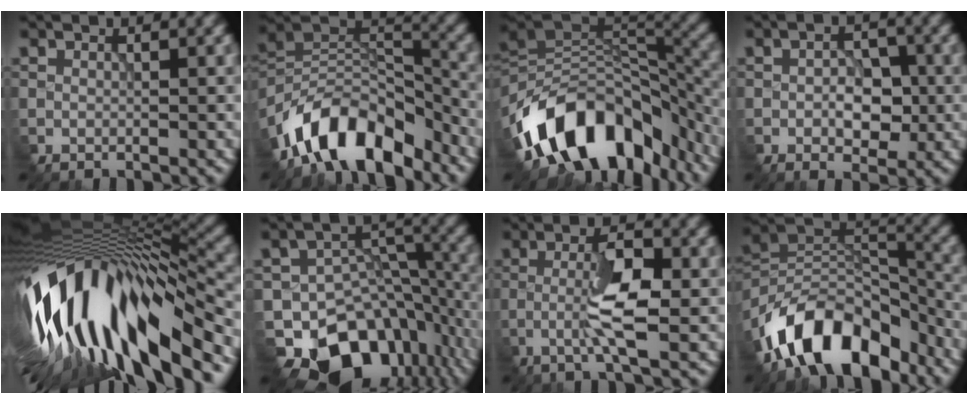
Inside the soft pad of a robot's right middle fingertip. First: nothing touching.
{"total": 10.6, "force": [-7.8, 4.7, 5.4], "torque": [-0.082, 0.008, -0.152]}
{"total": 14.3, "force": [-7.7, 8.3, 8.8], "torque": [-0.157, 0.013, -0.123]}
{"total": 3.6, "force": [-0.7, 2.4, 2.6], "torque": [-0.038, 0.000, -0.010]}
{"total": 15.9, "force": [-4.7, 6.5, 13.7], "torque": [-0.236, 0.006, -0.074]}
{"total": 11.5, "force": [-6.6, 7.7, 5.3], "torque": [-0.075, -0.014, -0.100]}
{"total": 4.8, "force": [-1.2, 0.8, 4.5], "torque": [-0.090, 0.009, -0.030]}
{"total": 12.1, "force": [-8.2, 6.2, 6.4], "torque": [-0.105, 0.013, -0.157]}